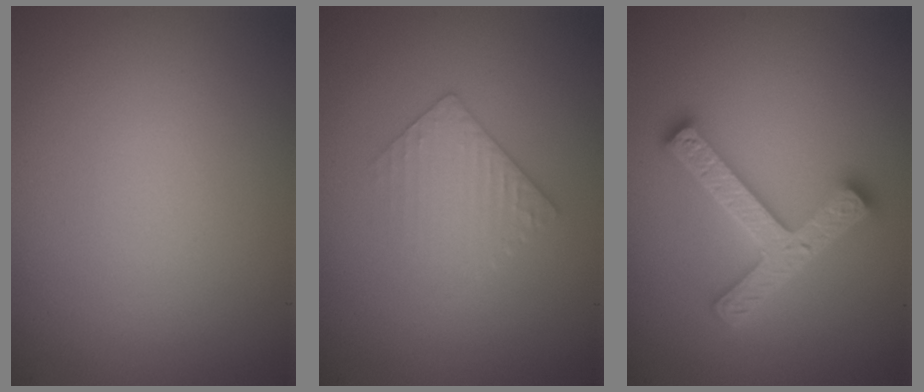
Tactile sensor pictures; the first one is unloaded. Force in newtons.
{"total": 2.5, "press": 2.4, "slide": 0.5}
{"total": 4.7, "press": 4.6, "slide": 0.9}